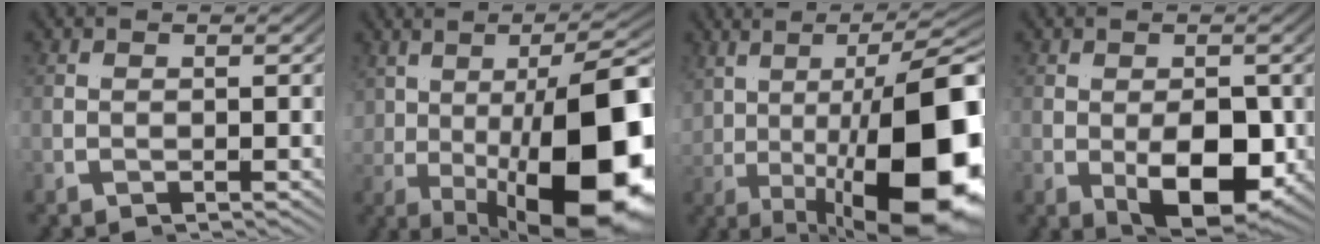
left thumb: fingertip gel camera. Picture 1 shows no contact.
{"total": 15.4, "force": [-2.6, 5.3, 14.3], "torque": [-0.198, -0.009, -0.013]}
{"total": 15.1, "force": [-1.8, 3.0, 14.7], "torque": [-0.186, 0.020, -0.014]}
{"total": 6.6, "force": [-0.6, 3.1, 5.7], "torque": [-0.101, -0.021, 0.002]}